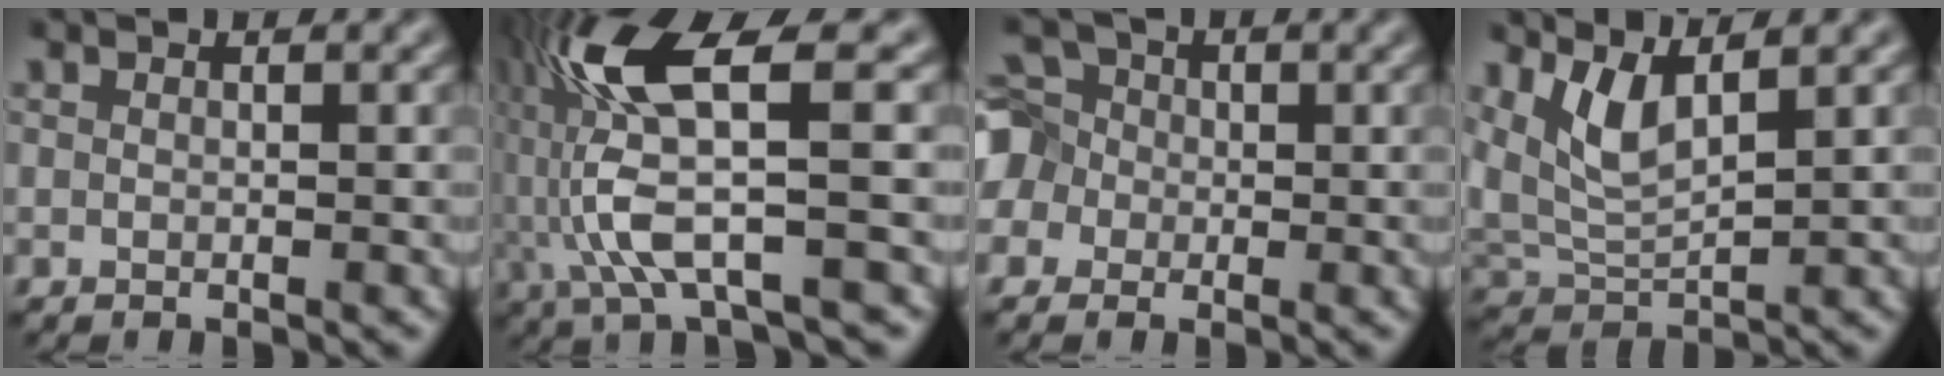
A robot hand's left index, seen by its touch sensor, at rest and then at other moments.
{"total": 10.3, "force": [-0.2, 2.8, 9.9], "torque": [-0.225, 0.013, -0.009]}
{"total": 6.5, "force": [-1.1, 5.8, 2.7], "torque": [-0.064, 0.026, -0.059]}
{"total": 3.9, "force": [1.9, 1.6, 3.1], "torque": [-0.080, -0.009, 0.046]}